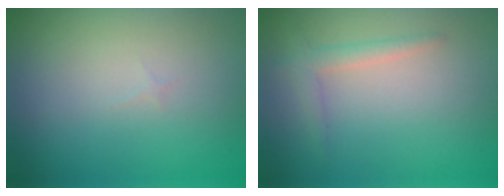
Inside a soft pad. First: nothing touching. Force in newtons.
{"total": 1.6, "press": 1.6, "slide": 0.0}